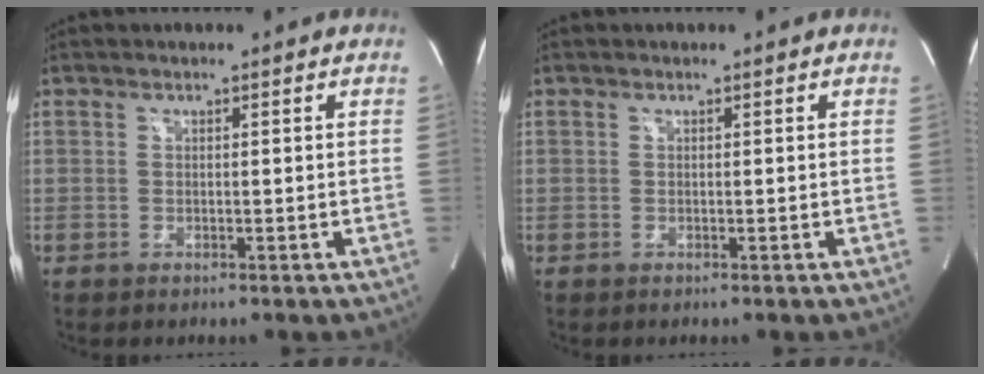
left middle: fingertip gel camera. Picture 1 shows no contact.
{"total": 0.0}